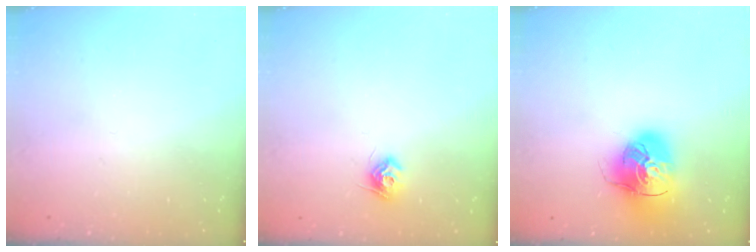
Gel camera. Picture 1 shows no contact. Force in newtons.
{"total": 8.1, "press": 8.1, "slide": 0.2}
{"total": 16.4, "press": 16.2, "slide": 2.5}